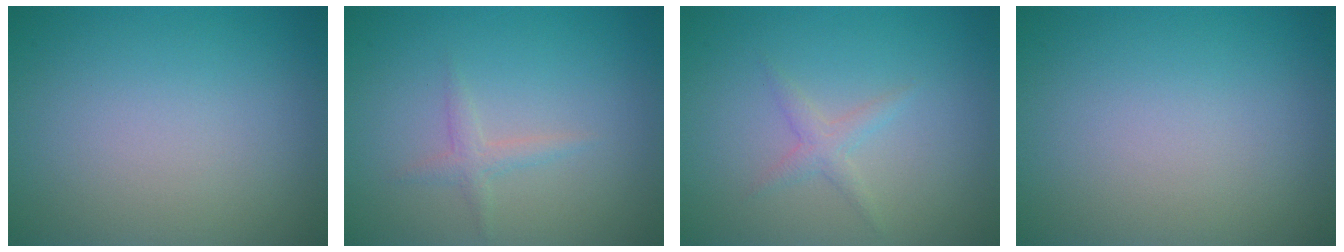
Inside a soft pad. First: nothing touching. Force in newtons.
{"total": 1.2, "press": 1.2, "slide": 0.0}
{"total": 1.3, "press": 1.3, "slide": 0.1}
{"total": 0.0}